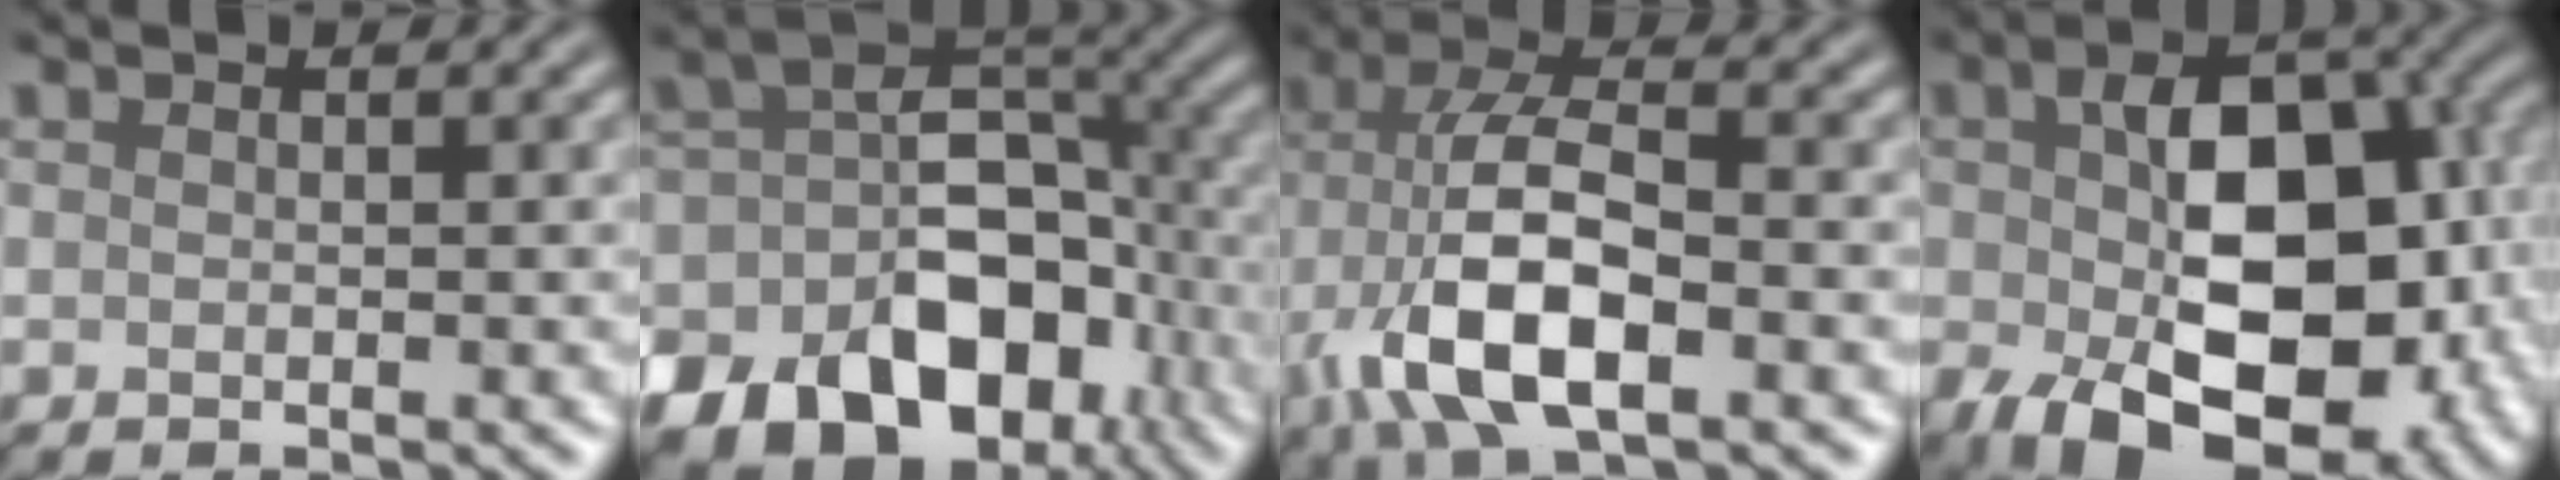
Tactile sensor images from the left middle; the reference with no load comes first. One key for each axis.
{"total": 15.5, "fx": -6.6, "fy": 10.6, "fz": 9.2, "tx": -0.167, "ty": -0.008, "tz": -0.096}
{"total": 9.6, "fx": -3.3, "fy": 4.1, "fz": 8.1, "tx": -0.168, "ty": 0.000, "tz": -0.067}
{"total": 15.6, "fx": -2.5, "fy": 9.7, "fz": 12.0, "tx": -0.182, "ty": -0.030, "tz": -0.032}